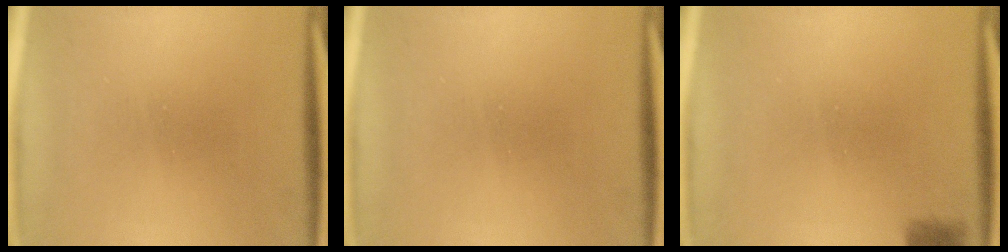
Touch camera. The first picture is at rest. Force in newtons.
{"total": 0.0}
{"total": 2.9}